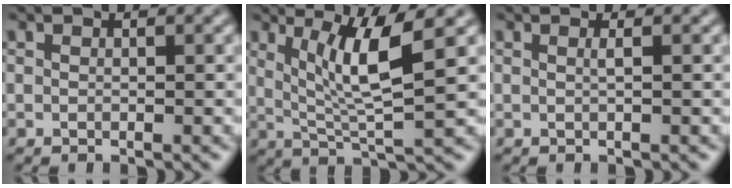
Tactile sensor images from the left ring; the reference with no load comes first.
{"total": 5.8, "force": [1.9, 0.9, 5.4], "torque": [-0.105, -0.010, 0.043]}
{"total": 0.7, "force": [0.1, 0.2, 0.6], "torque": [-0.008, 0.002, 0.000]}